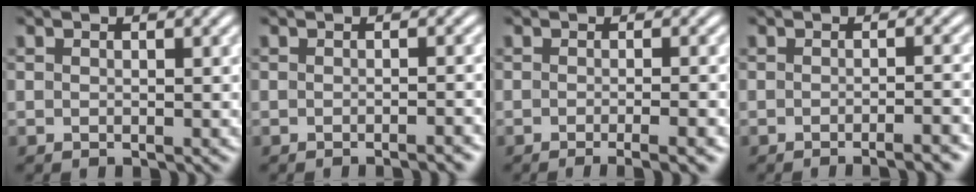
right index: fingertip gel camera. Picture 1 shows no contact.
{"total": 1.4, "force": [-1.3, -0.2, 0.4], "torque": [-0.003, 0.004, -0.024]}
{"total": 3.5, "force": [-2.8, 0.2, 2.1], "torque": [-0.021, 0.001, -0.046]}
{"total": 2.6, "force": [-2.3, -0.1, 1.2], "torque": [-0.008, 0.006, -0.042]}